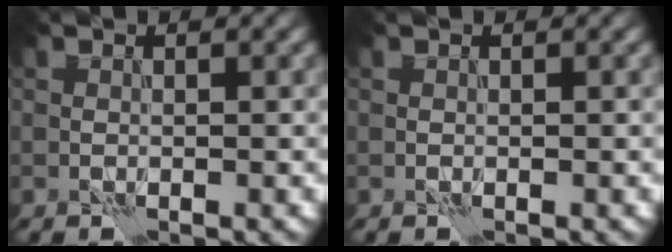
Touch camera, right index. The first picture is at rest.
{"total": 0.0}